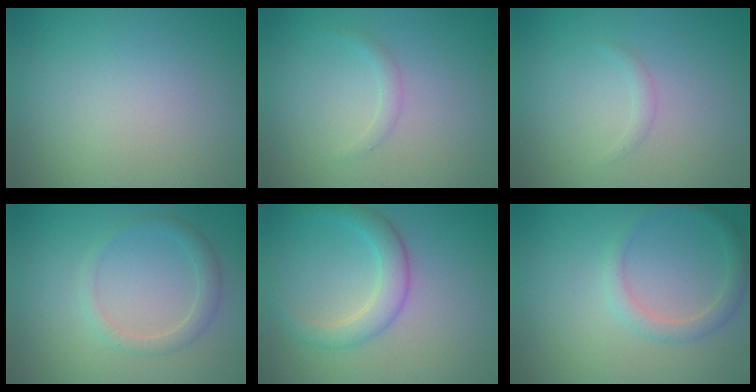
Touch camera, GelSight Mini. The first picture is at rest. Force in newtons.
{"total": 0.9, "press": 0.9, "slide": 0.0}
{"total": 0.6, "press": 0.6, "slide": 0.0}
{"total": 1.7, "press": 1.7, "slide": 0.0}
{"total": 2.8, "press": 2.8, "slide": 0.2}
{"total": 1.9, "press": 1.9, "slide": 0.1}